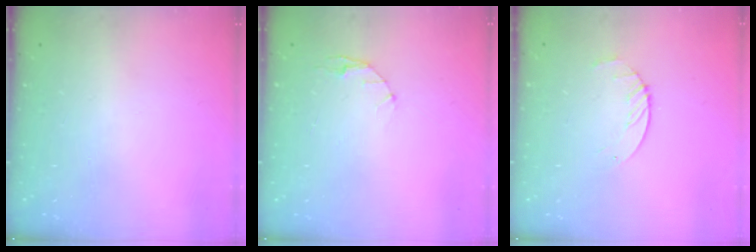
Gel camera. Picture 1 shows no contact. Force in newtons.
{"total": 2.9, "press": 2.9, "slide": 0.4}
{"total": 3.1, "press": 3.1, "slide": 0.4}